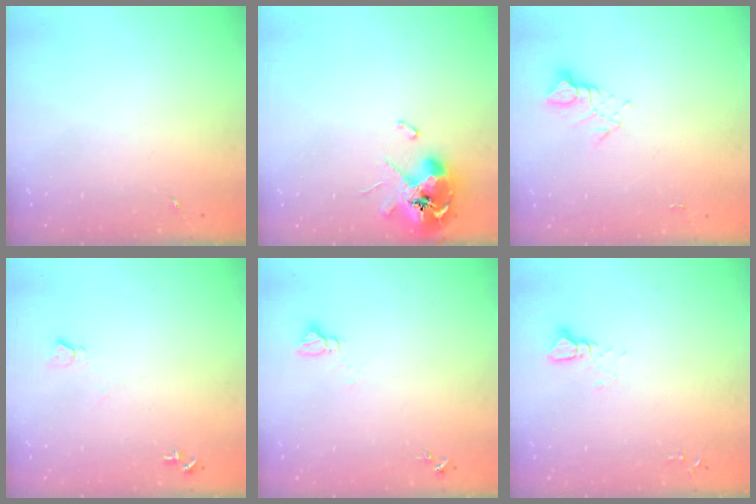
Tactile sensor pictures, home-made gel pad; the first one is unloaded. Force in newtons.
{"total": 14.3, "press": 14.2, "slide": 1.4}
{"total": 3.2, "press": 3.2, "slide": 0.2}
{"total": 5.7, "press": 5.7, "slide": 0.7}
{"total": 4.7, "press": 4.6, "slide": 0.4}
{"total": 2.2, "press": 2.2, "slide": 0.1}